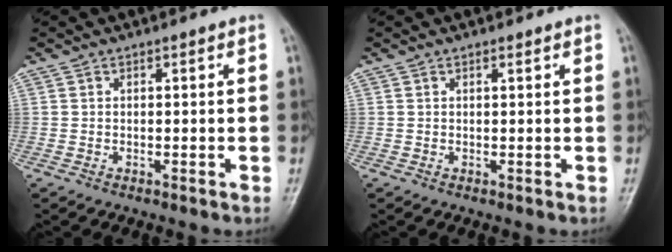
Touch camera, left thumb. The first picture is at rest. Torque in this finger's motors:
{"motor_torque": [-0.01, 0.06, -0.18, 0.14, -0.03]}